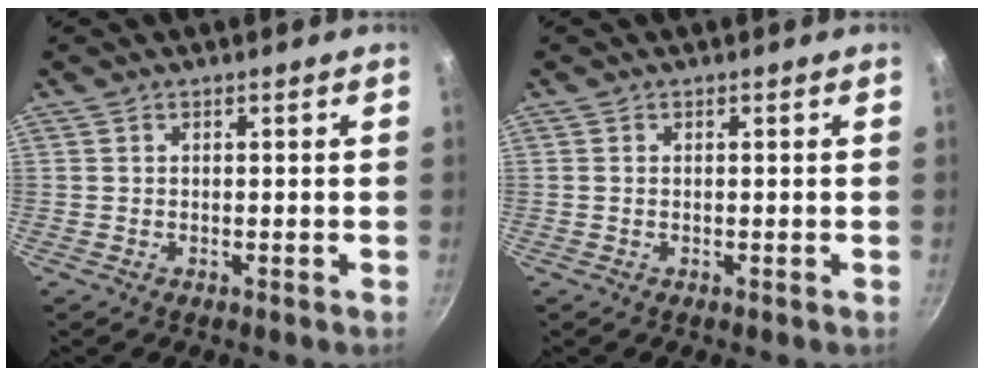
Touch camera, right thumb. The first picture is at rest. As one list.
[{"total": 0.0}]